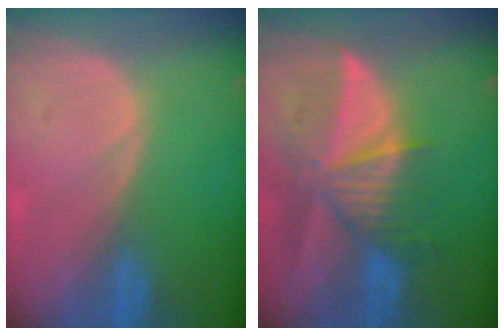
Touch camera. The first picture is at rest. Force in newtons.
{"total": 9.6, "press": 8.4, "slide": 4.5}